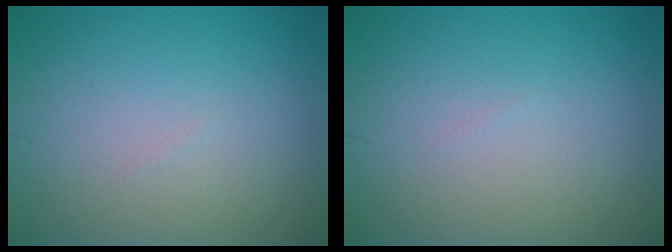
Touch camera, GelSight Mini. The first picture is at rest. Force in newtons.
{"total": 0.0}